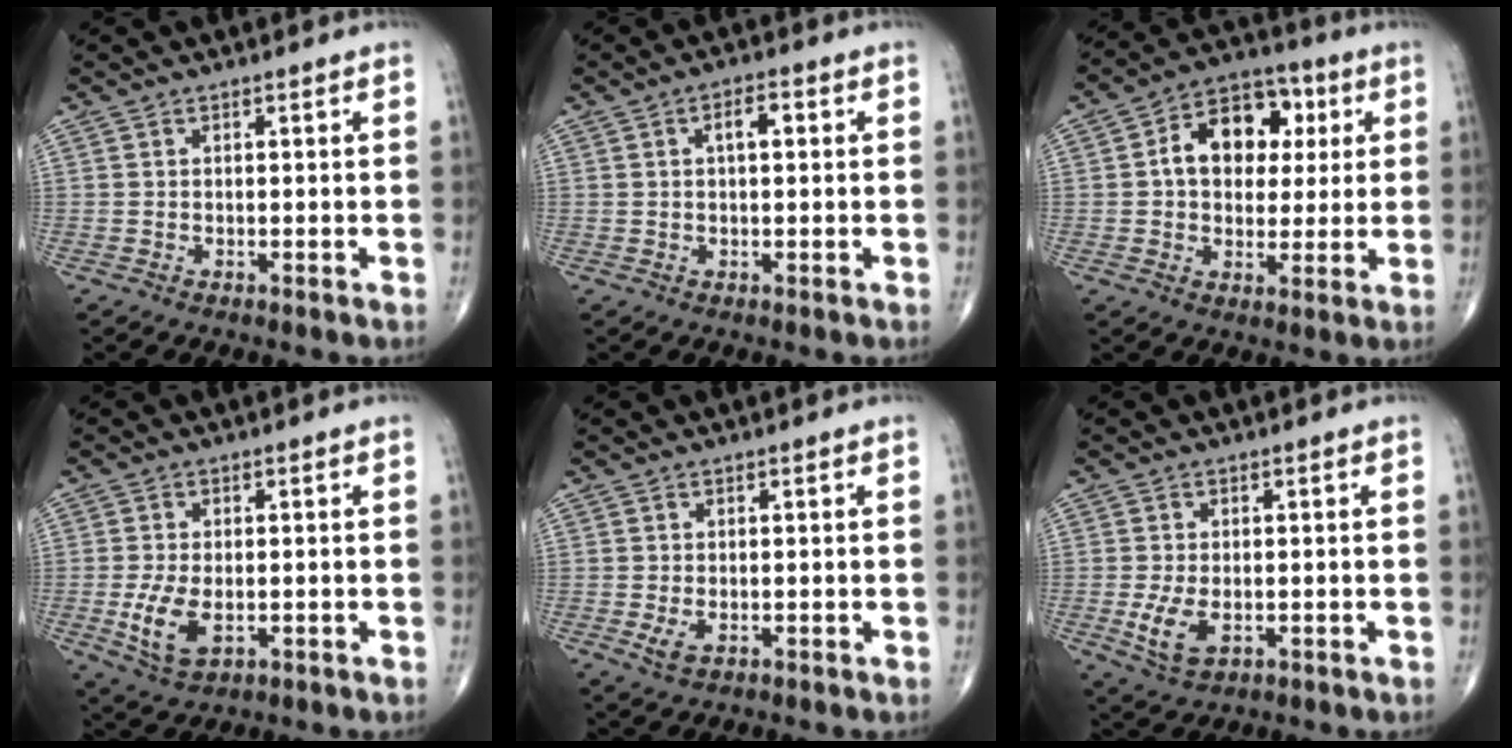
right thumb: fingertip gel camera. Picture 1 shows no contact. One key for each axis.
{"total": 3.4, "fx": 0.8, "fy": 1.5, "fz": 2.9, "tx": -0.043, "ty": 0.007, "tz": 0.009}
{"total": 13.8, "fx": 2.6, "fy": 9.8, "fz": 9.3, "tx": -0.103, "ty": 0.015, "tz": 0.033}
{"total": 7.2, "fx": -1.4, "fy": 4.0, "fz": 5.9, "tx": -0.118, "ty": -0.009, "tz": -0.019}
{"total": 2.5, "fx": -0.6, "fy": 1.5, "fz": 1.9, "tx": -0.040, "ty": -0.006, "tz": -0.008}
{"total": 5.9, "fx": -1.2, "fy": 3.3, "fz": 4.7, "tx": -0.094, "ty": -0.009, "tz": -0.016}